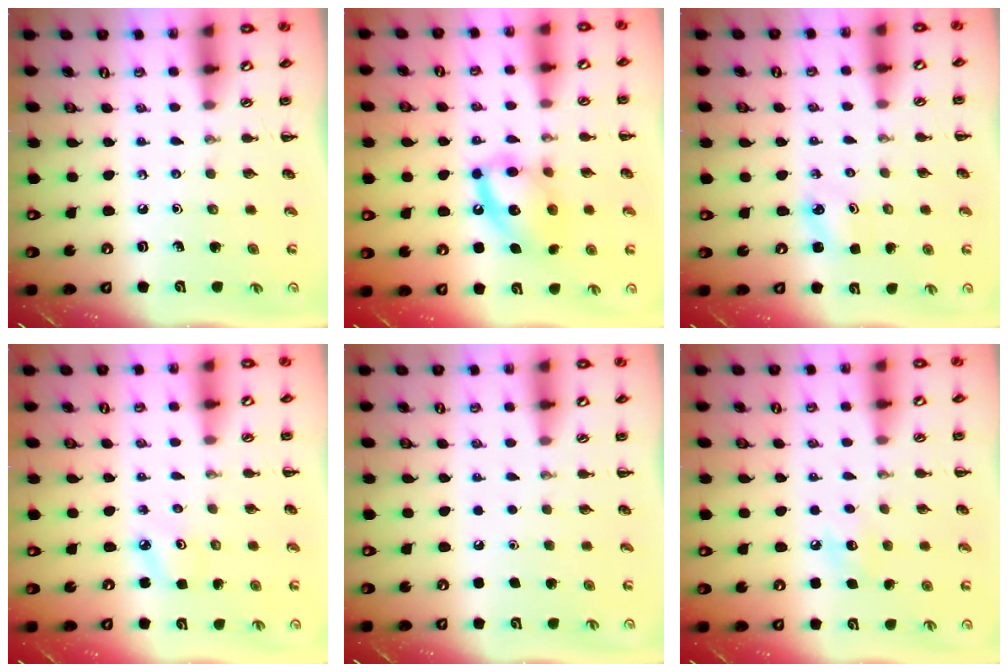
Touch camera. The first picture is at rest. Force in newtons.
{"total": 14.4, "press": 14.2, "slide": 2.2}
{"total": 2.3, "press": 2.2, "slide": 0.7}
{"total": 3.9, "press": 3.7, "slide": 1.1}
{"total": 1.8, "press": 1.8, "slide": 0.1}
{"total": 6.8, "press": 6.5, "slide": 1.9}